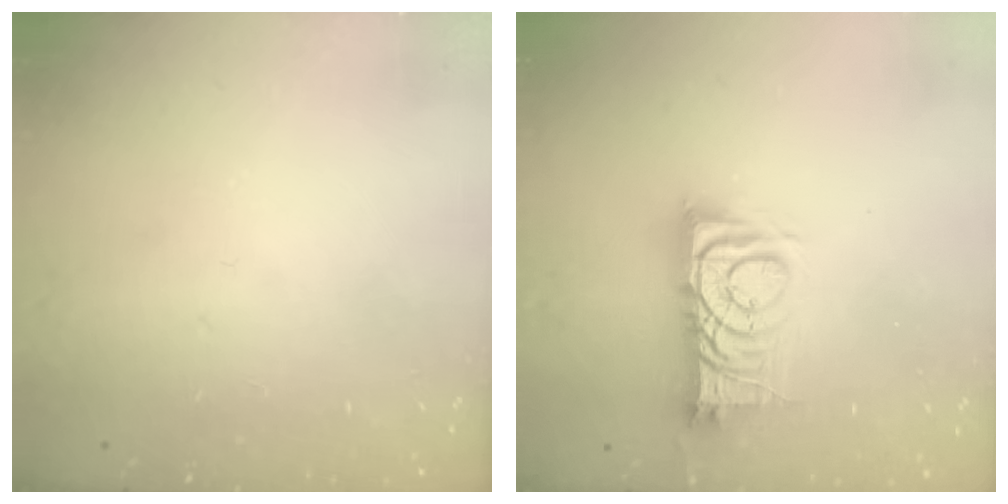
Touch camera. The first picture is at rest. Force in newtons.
{"total": 9.2, "press": 9.2, "slide": 0.1}